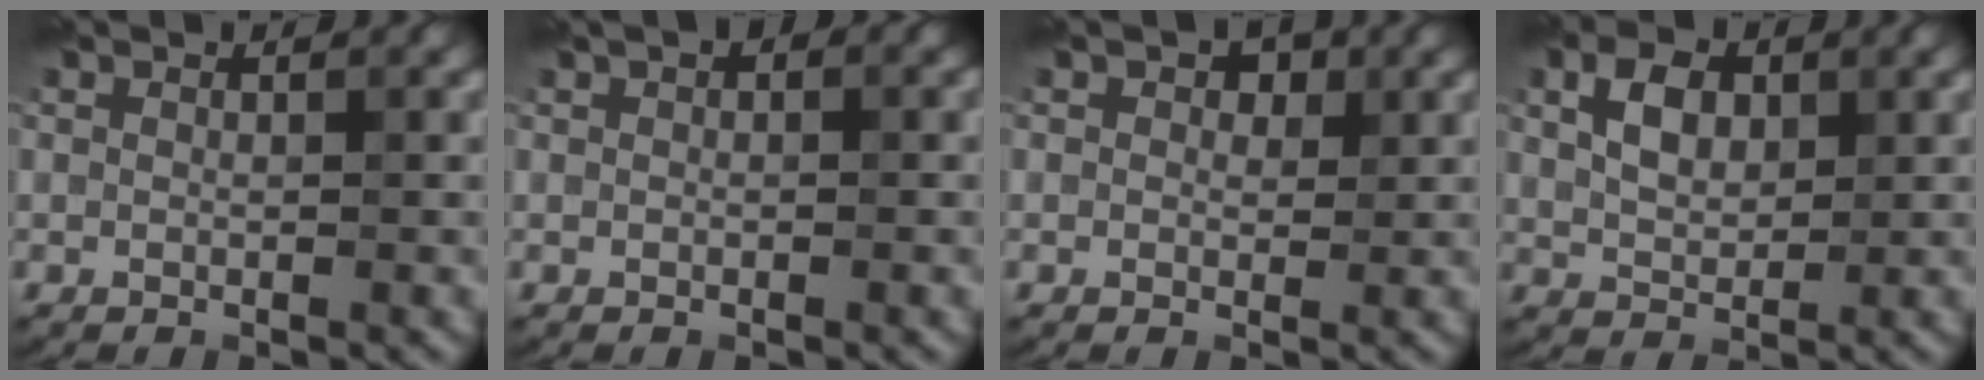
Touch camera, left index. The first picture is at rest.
{"total": 1.1, "force": [0.4, 0.6, 0.9], "torque": [-0.011, 0.006, 0.002]}
{"total": 1.7, "force": [0.5, 1.1, 1.2], "torque": [-0.018, -0.001, 0.010]}
{"total": 3.5, "force": [1.0, 2.2, 2.5], "torque": [-0.049, 0.007, 0.017]}